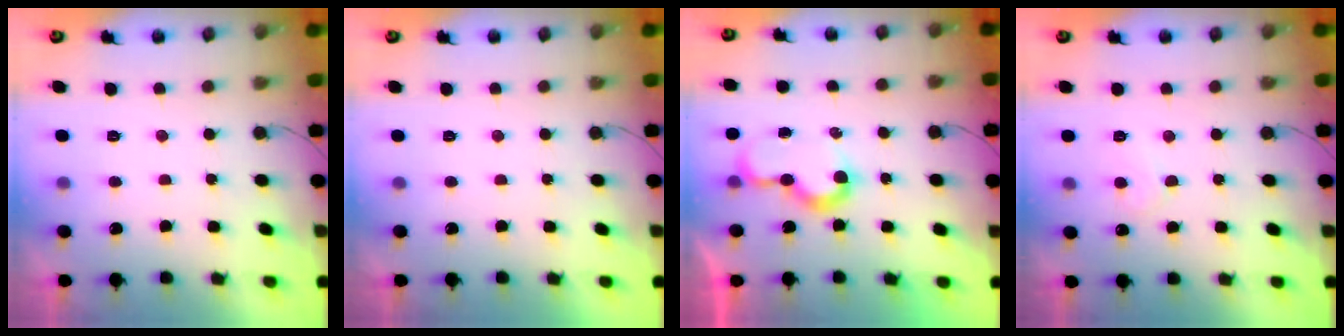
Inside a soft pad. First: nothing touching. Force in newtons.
{"total": 1.7, "press": 1.7, "slide": 0.1}
{"total": 7.5, "press": 7.5, "slide": 0.4}
{"total": 5.8, "press": 5.8, "slide": 0.3}